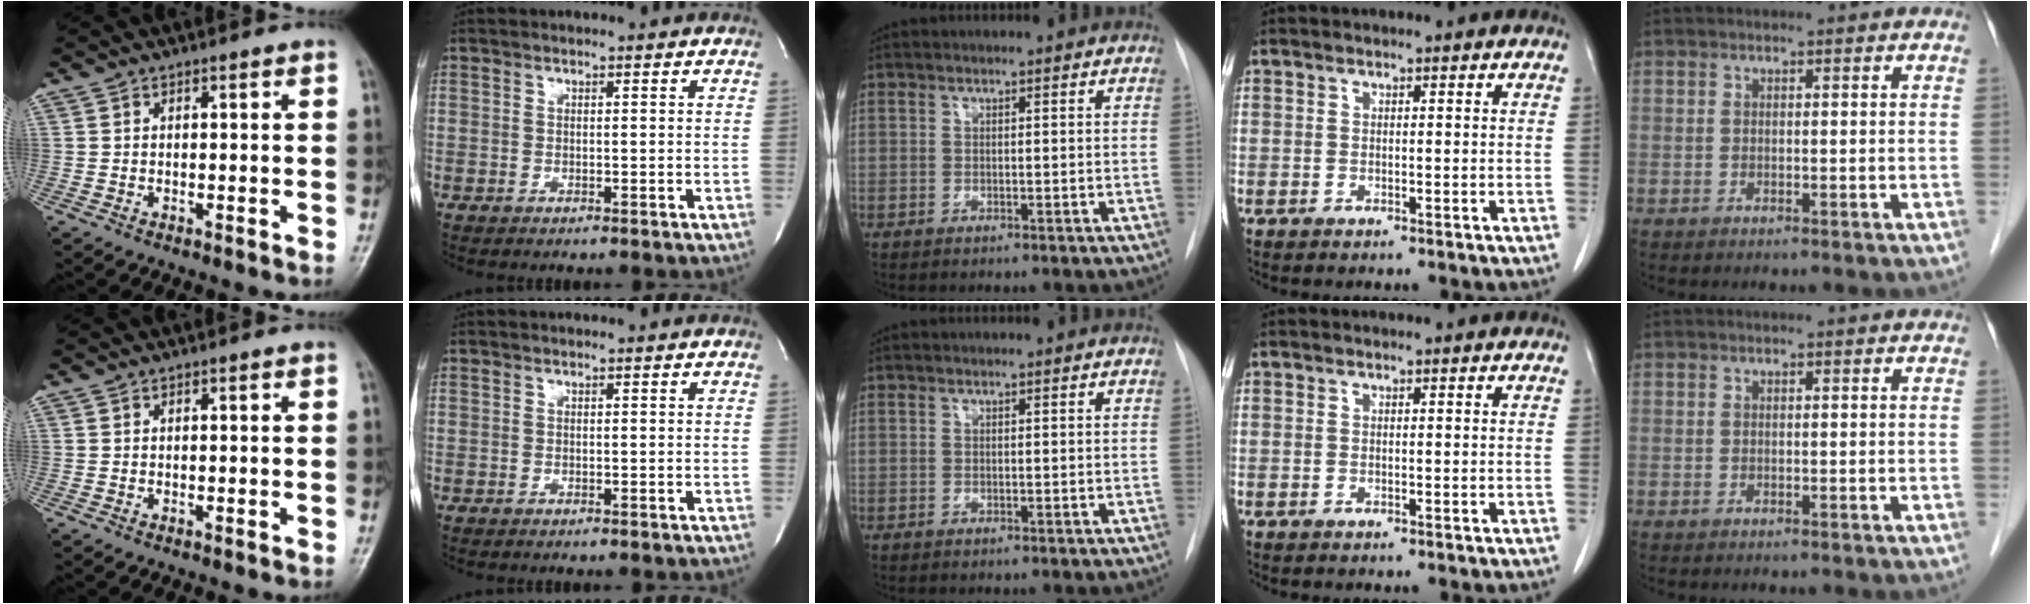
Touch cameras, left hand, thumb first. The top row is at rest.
{}